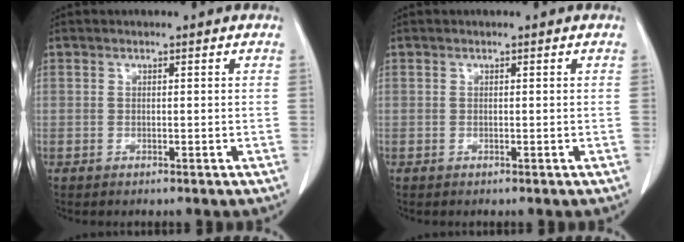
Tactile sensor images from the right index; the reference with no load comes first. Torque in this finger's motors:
{"motor_torque": [0.00, 0.00, 0.01, 0.00]}